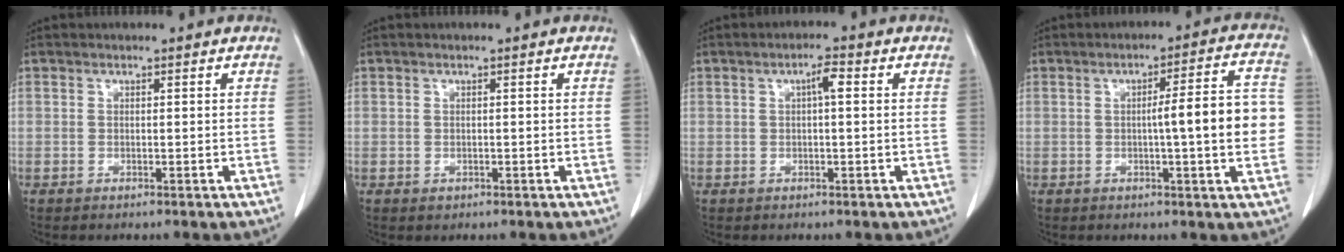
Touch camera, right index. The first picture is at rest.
{"total": 0.8, "force": [-0.3, 0.7, 0.1], "torque": [-0.002, 0.003, -0.001]}
{"total": 2.5, "force": [0.5, 0.4, 2.4], "torque": [-0.041, 0.006, 0.009]}
{"total": 10.0, "force": [-0.5, 0.8, 9.9], "torque": [-0.125, 0.021, -0.010]}